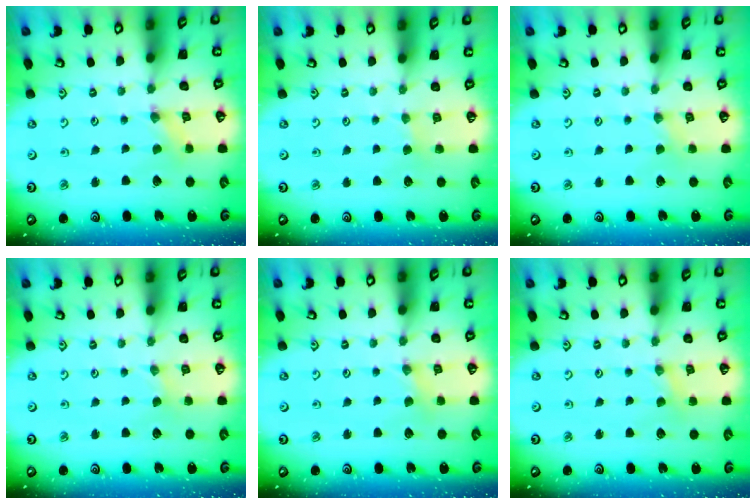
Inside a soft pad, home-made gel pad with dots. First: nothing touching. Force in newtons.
{"total": 2.1, "press": 2.1, "slide": 0.4}
{"total": 1.3, "press": 1.3, "slide": 0.2}
{"total": 0.0}
{"total": 2.0, "press": 2.0, "slide": 0.4}
{"total": 1.0, "press": 1.0, "slide": 0.2}